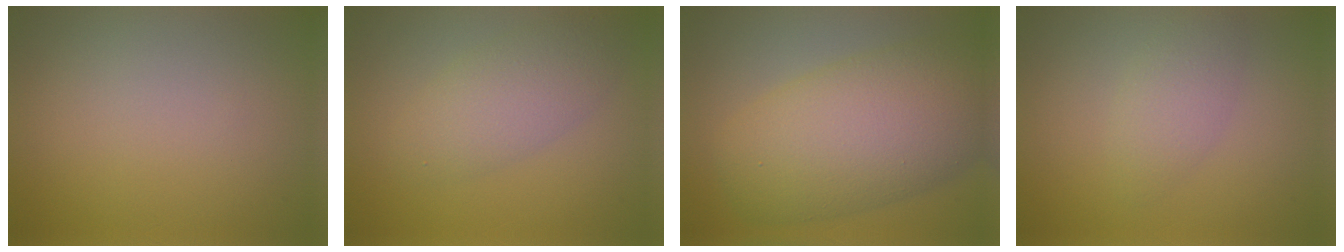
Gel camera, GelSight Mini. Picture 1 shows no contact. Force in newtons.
{"total": 3.8, "press": 3.8, "slide": 0.1}
{"total": 10.2, "press": 10.2, "slide": 0.2}
{"total": 2.4, "press": 2.4, "slide": 0.0}